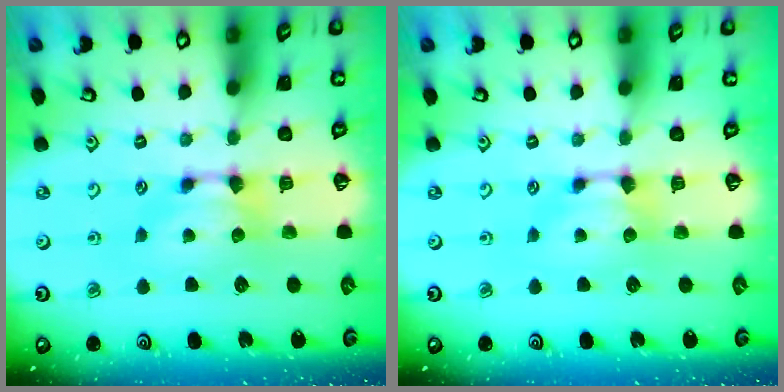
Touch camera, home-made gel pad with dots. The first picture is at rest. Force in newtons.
{"total": 0.0}